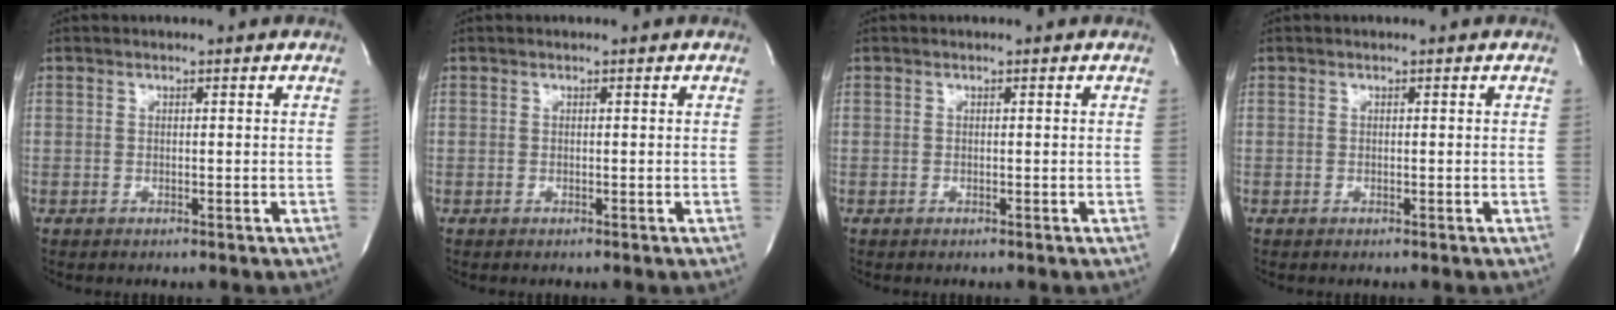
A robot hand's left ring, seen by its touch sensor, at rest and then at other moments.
{"total": 0.0}
{"total": 0.0}
{"total": 0.0}